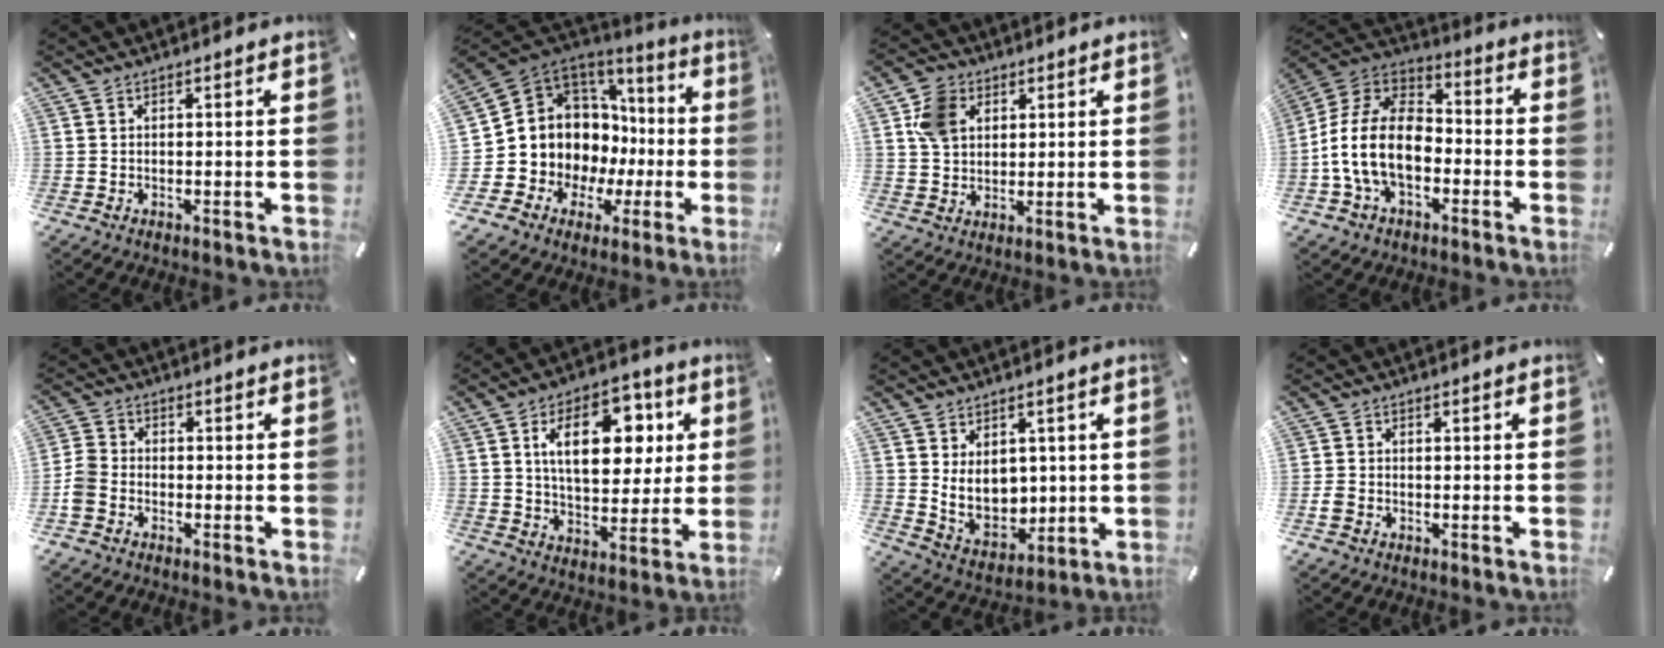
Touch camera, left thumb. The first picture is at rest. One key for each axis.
{"total": 10.9, "fx": 2.2, "fy": 10.2, "fz": 3.0, "tx": -0.064, "ty": -0.067, "tz": 0.061}
{"total": 8.1, "fx": 3.1, "fy": 6.5, "fz": 3.7, "tx": -0.087, "ty": 0.012, "tz": 0.061}
{"total": 15.7, "fx": -4.9, "fy": 10.4, "fz": 10.7, "tx": -0.229, "ty": 0.031, "tz": -0.091}
{"total": 4.9, "fx": -2.2, "fy": 3.7, "fz": 2.3, "tx": -0.048, "ty": 0.013, "tz": -0.039}
{"total": 16.6, "fx": 5.1, "fy": 10.0, "fz": 12.2, "tx": -0.184, "ty": 0.006, "tz": 0.087}
{"total": 8.9, "fx": 2.5, "fy": 7.2, "fz": 4.7, "tx": -0.083, "ty": -0.022, "tz": 0.050}
{"total": 2.3, "fx": -0.9, "fy": 1.8, "fz": 1.0, "tx": -0.024, "ty": 0.002, "tz": -0.019}